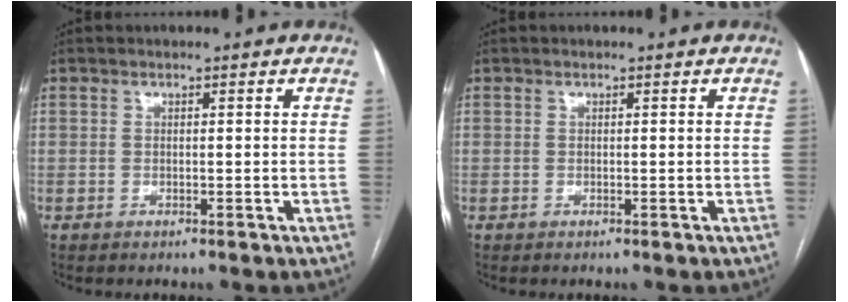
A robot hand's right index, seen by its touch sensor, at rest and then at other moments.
{"total": 0.0}